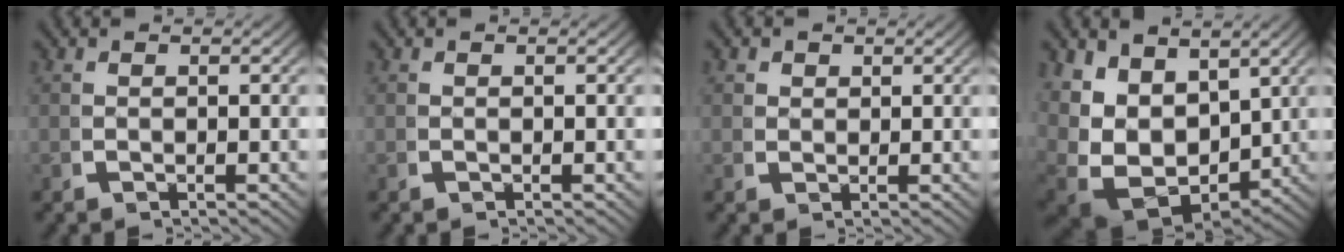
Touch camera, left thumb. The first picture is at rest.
{"total": 0.0}
{"total": 1.3, "force": [0.8, 0.9, 0.4], "torque": [0.000, 0.000, 0.015]}
{"total": 11.4, "force": [-2.3, 8.1, 7.7], "torque": [-0.190, -0.062, -0.015]}